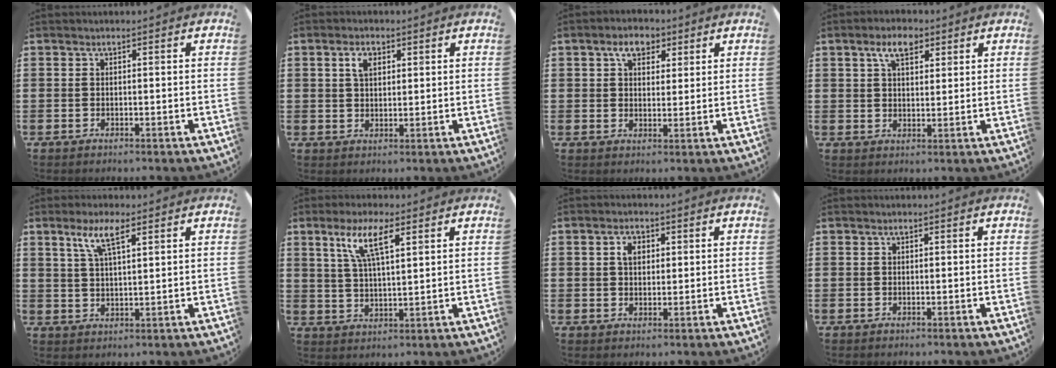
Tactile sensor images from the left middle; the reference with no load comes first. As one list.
[{"total": 2.8, "force": [1.5, 1.7, 1.7], "torque": [-0.022, 0.000, 0.023]}, {"total": 4.2, "force": [2.7, 2.6, 1.9], "torque": [-0.022, 0.005, 0.043]}, {"total": 4.7, "force": [3.1, 2.2, 2.8], "torque": [-0.046, 0.004, 0.051]}, {"total": 5.1, "force": [3.2, 1.1, 3.7], "torque": [-0.082, 0.009, 0.055]}, {"total": 7.1, "force": [4.2, 1.8, 5.4], "torque": [-0.118, 0.010, 0.071]}, {"total": 2.5, "force": [1.0, 1.7, 1.5], "torque": [-0.016, 0.002, 0.013]}, {"total": 0.0}]